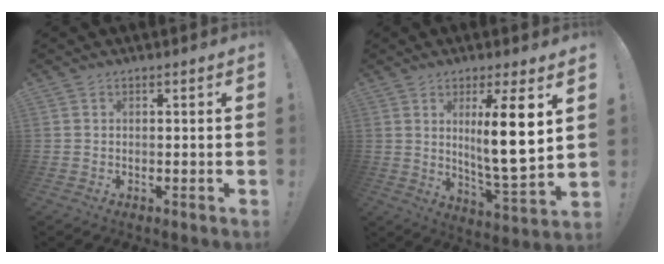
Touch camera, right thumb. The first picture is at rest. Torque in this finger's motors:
{"motor_torque": [0.14, 0.38, 0.72, 0.75, 0.37]}